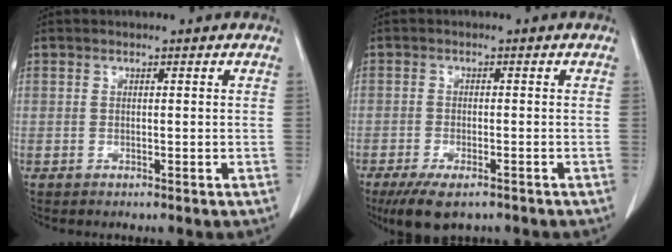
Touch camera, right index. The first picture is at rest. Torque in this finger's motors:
{"motor_torque": [0.66, -0.63, 0.16, 0.06]}